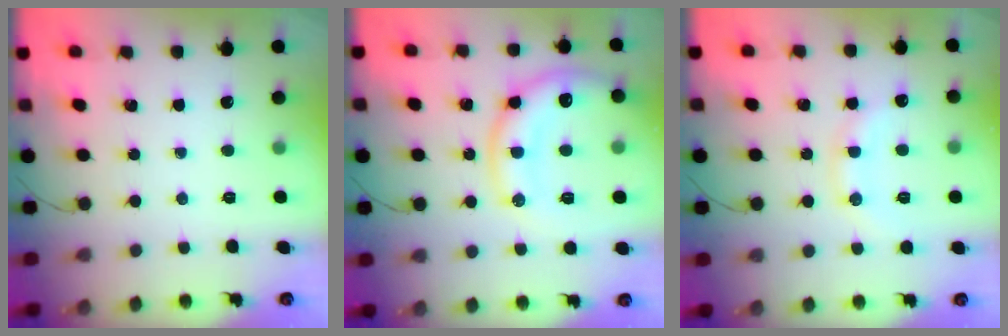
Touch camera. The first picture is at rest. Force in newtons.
{"total": 16.9, "press": 16.8, "slide": 1.9}
{"total": 12.3, "press": 12.2, "slide": 0.8}